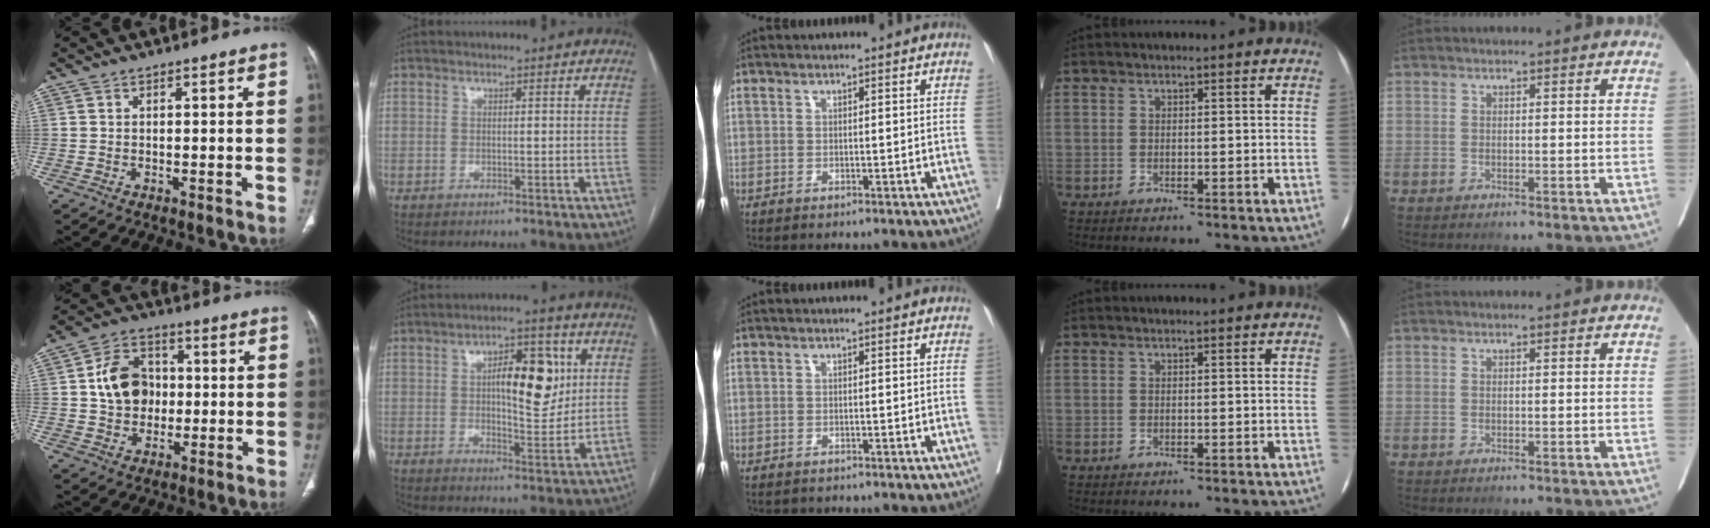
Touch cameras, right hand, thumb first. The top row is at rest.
{"thumb": {"total": 11.2, "force": [0.5, 9.0, 6.7], "torque": [-0.085, 0.015, 0.006]}, "index": {"total": 10.5, "force": [2.6, 3.9, 9.4], "torque": [-0.139, 0.012, 0.043]}, "middle": {"total": 1.1, "force": [-1.0, 0.4, 0.1], "torque": [-0.019, -0.004, -0.016]}}